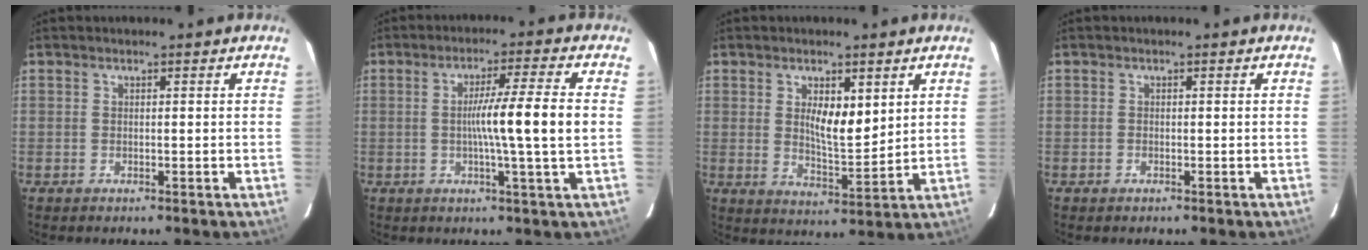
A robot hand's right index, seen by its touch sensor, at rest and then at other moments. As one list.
[{"total": 9.1, "force": [-0.1, -1.5, 8.9], "torque": [-0.145, 0.000, -0.002]}, {"total": 6.7, "force": [2.3, 2.3, 5.9], "torque": [-0.101, -0.009, 0.046]}, {"total": 0.0}]